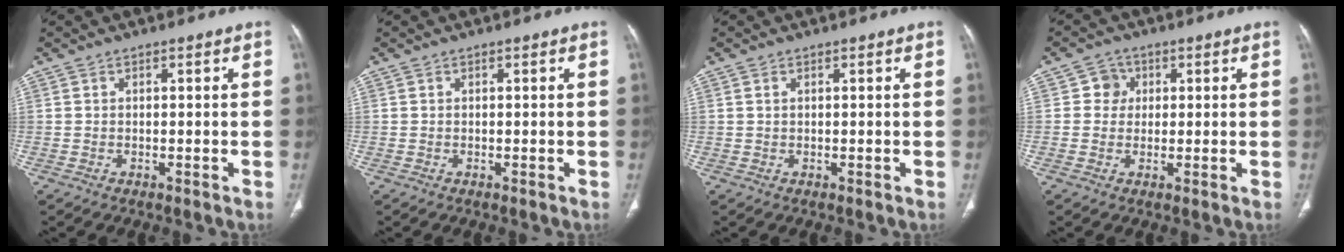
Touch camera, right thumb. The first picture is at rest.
{"total": 0.0}
{"total": 0.6, "force": [0.3, 0.3, 0.5], "torque": [-0.011, 0.004, 0.006]}
{"total": 3.5, "force": [0.7, 3.3, 0.8], "torque": [0.012, 0.004, 0.005]}